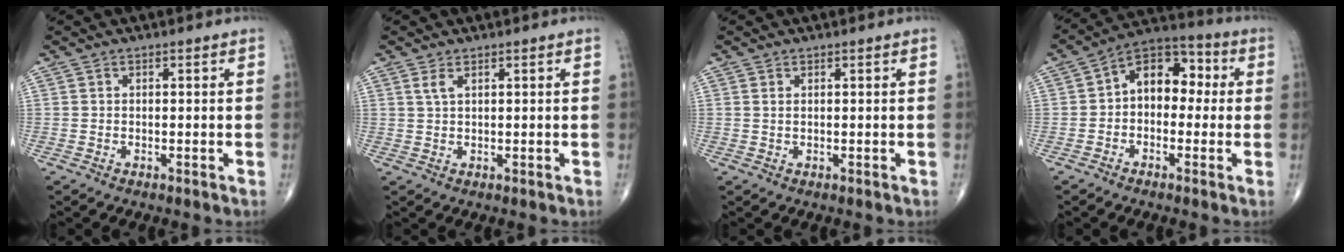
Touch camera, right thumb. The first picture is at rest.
{"total": 1.6, "force": [0.9, 0.5, 1.2], "torque": [-0.028, 0.003, 0.023]}
{"total": 0.5, "force": [0.3, 0.2, 0.4], "torque": [-0.011, 0.002, 0.006]}
{"total": 10.6, "force": [0.4, 7.2, 7.8], "torque": [-0.083, 0.040, -0.013]}